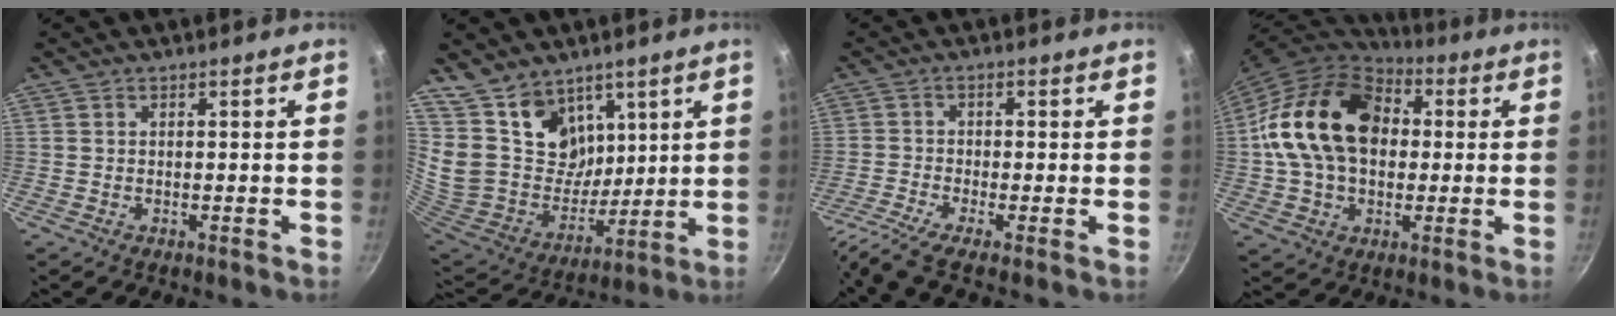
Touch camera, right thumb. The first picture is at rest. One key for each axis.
{"total": 18.0, "fx": 11.0, "fy": 12.0, "fz": 7.5, "tx": -0.105, "ty": -0.086, "tz": 0.219}
{"total": 5.8, "fx": -4.1, "fy": -0.6, "fz": 4.0, "tx": -0.098, "ty": 0.012, "tz": -0.090}
{"total": 21.5, "fx": 1.9, "fy": 15.5, "fz": 14.8, "tx": -0.245, "ty": 0.036, "tz": 0.023}